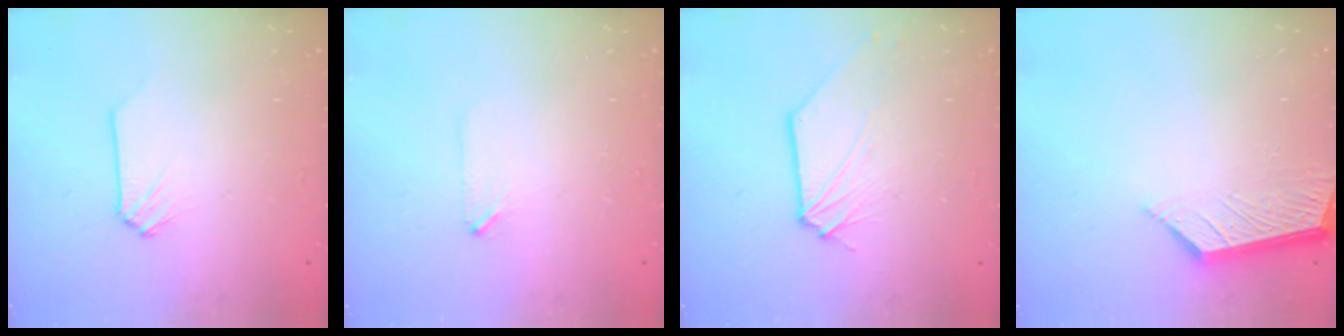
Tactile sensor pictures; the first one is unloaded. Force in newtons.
{"total": 0.7, "press": 0.6, "slide": 0.3}
{"total": 1.1, "press": 1.1, "slide": 0.1}
{"total": 6.3, "press": 6.3, "slide": 0.2}